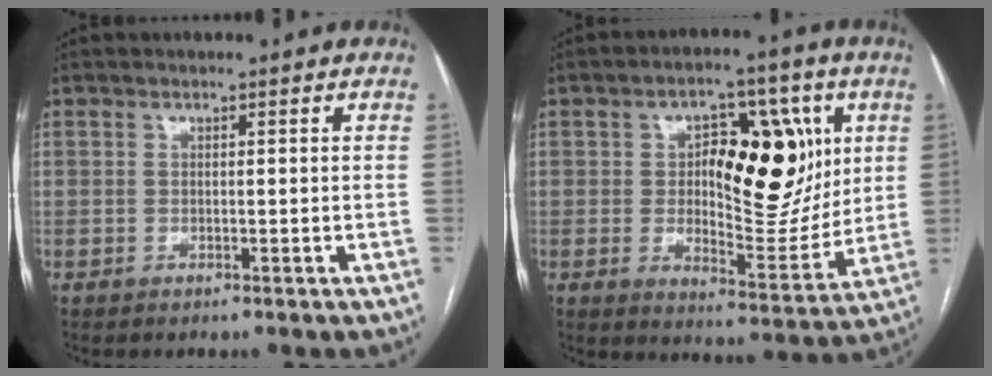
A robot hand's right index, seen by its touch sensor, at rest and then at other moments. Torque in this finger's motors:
{"motor_torque": [0.46, 0.30, 0.27, 0.11]}